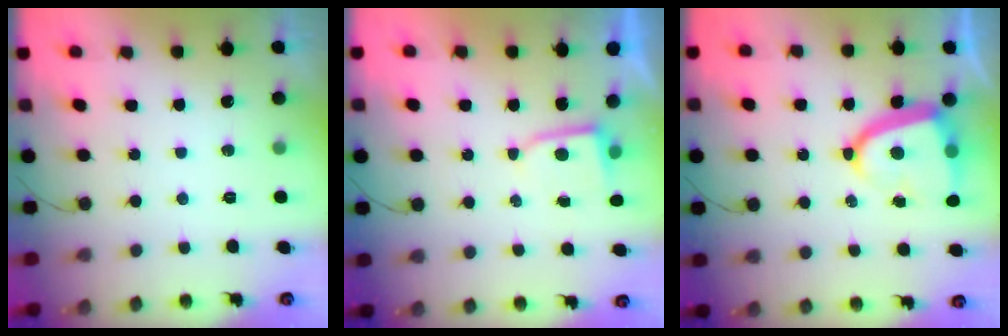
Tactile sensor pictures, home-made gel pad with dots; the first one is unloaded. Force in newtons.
{"total": 2.2, "press": 2.2, "slide": 0.3}
{"total": 13.2, "press": 13.2, "slide": 1.3}